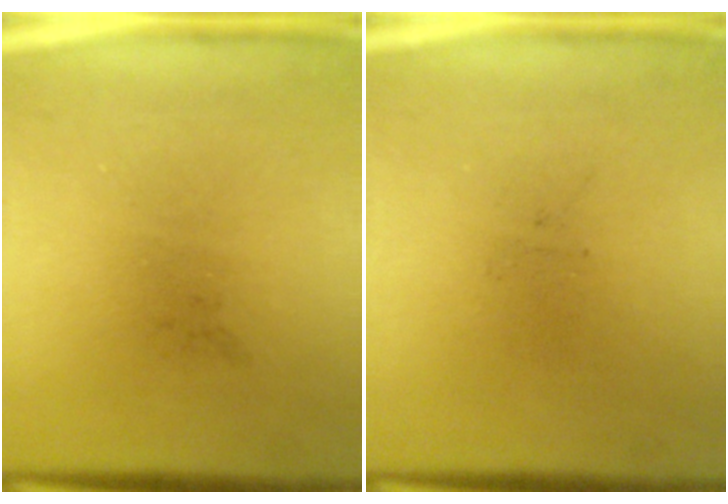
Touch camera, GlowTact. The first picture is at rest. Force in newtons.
{"total": 0.0}